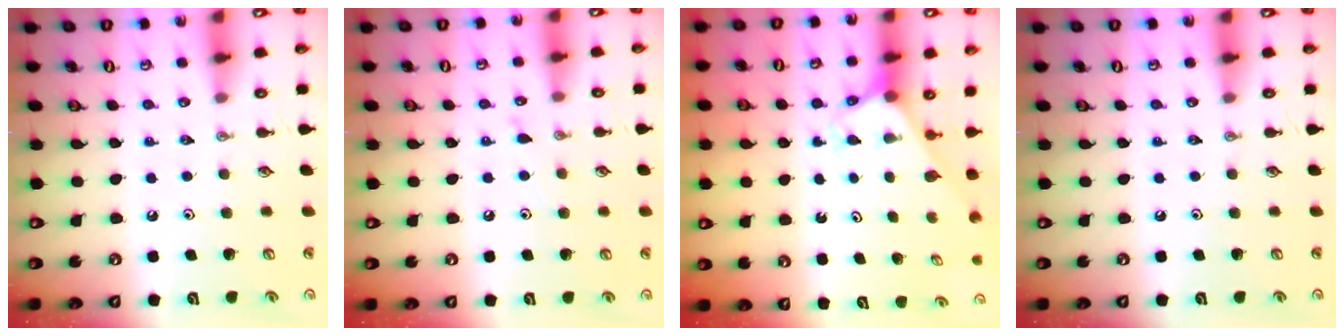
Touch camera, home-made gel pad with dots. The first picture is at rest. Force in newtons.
{"total": 6.9, "press": 6.9, "slide": 0.8}
{"total": 2.5, "press": 2.5, "slide": 0.2}
{"total": 0.0}